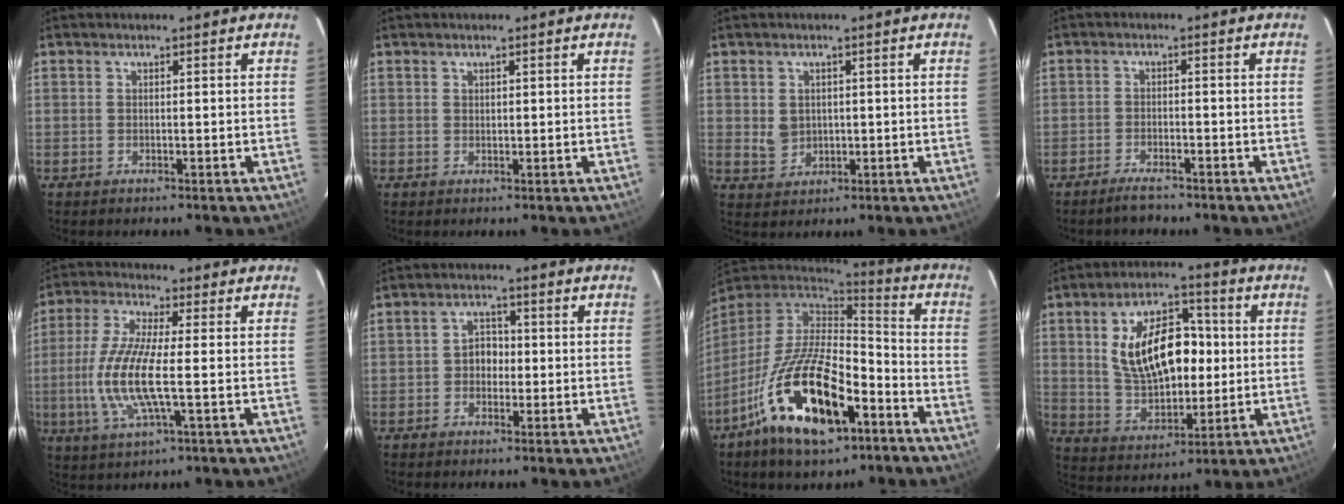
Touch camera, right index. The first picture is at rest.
{"total": 0.6, "force": [0.4, 0.4, 0.2], "torque": [-0.004, 0.003, 0.008]}
{"total": 3.8, "force": [0.4, 3.4, 1.7], "torque": [-0.031, 0.001, 0.017]}
{"total": 3.4, "force": [-2.9, 0.9, 1.4], "torque": [-0.041, 0.000, -0.054]}
{"total": 12.1, "force": [-1.8, 2.4, 11.7], "torque": [-0.248, -0.007, -0.039]}
{"total": 3.7, "force": [-0.6, 3.1, 1.9], "torque": [-0.031, 0.012, -0.009]}
{"total": 22.2, "force": [-11.5, 9.1, 16.7], "torque": [-0.326, -0.030, -0.198]}
{"total": 15.9, "force": [1.9, 8.8, 13.1], "torque": [-0.236, 0.020, 0.050]}